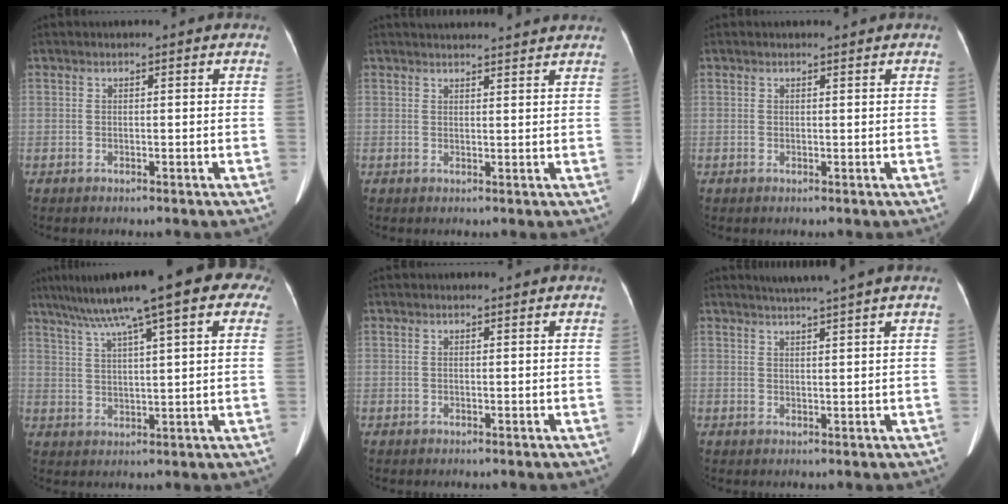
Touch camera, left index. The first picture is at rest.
{"total": 10.5, "force": [10.0, 0.5, 3.1], "torque": [-0.035, 0.026, 0.117]}
{"total": 0.6, "force": [0.6, 0.0, 0.2], "torque": [-0.008, -0.003, 0.009]}
{"total": 17.8, "force": [11.1, 2.7, 13.7], "torque": [-0.221, 0.057, 0.152]}
{"total": 0.0}
{"total": 4.9, "force": [4.0, -1.3, 2.5], "torque": [-0.036, 0.010, 0.061]}